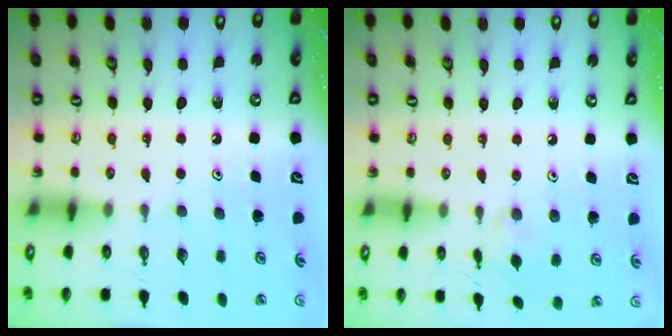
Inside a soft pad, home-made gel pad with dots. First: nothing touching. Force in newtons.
{"total": 2.1, "press": 2.1, "slide": 0.4}